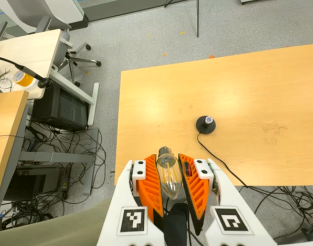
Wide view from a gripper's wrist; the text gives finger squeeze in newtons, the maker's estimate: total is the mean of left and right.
{"total": 20.2, "left": 21.7, "right": 18.7}